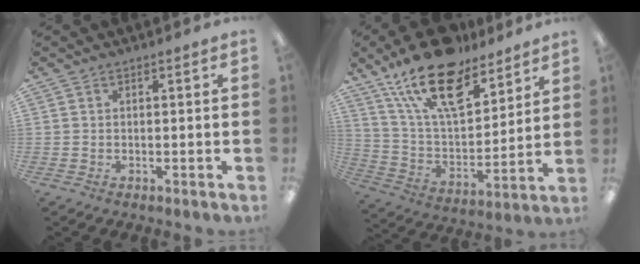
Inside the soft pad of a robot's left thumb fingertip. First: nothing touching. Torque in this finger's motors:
{"motor_torque": [0.39, 0.41, 1.60, -1.16, 0.50]}